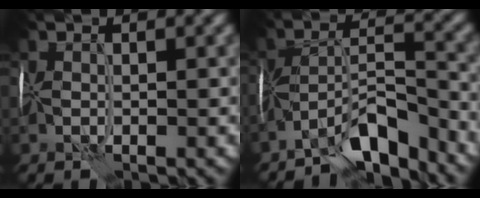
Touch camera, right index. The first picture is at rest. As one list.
[{"total": 7.0, "force": [-5.9, 1.7, 3.3], "torque": [-0.045, 0.004, -0.111]}]